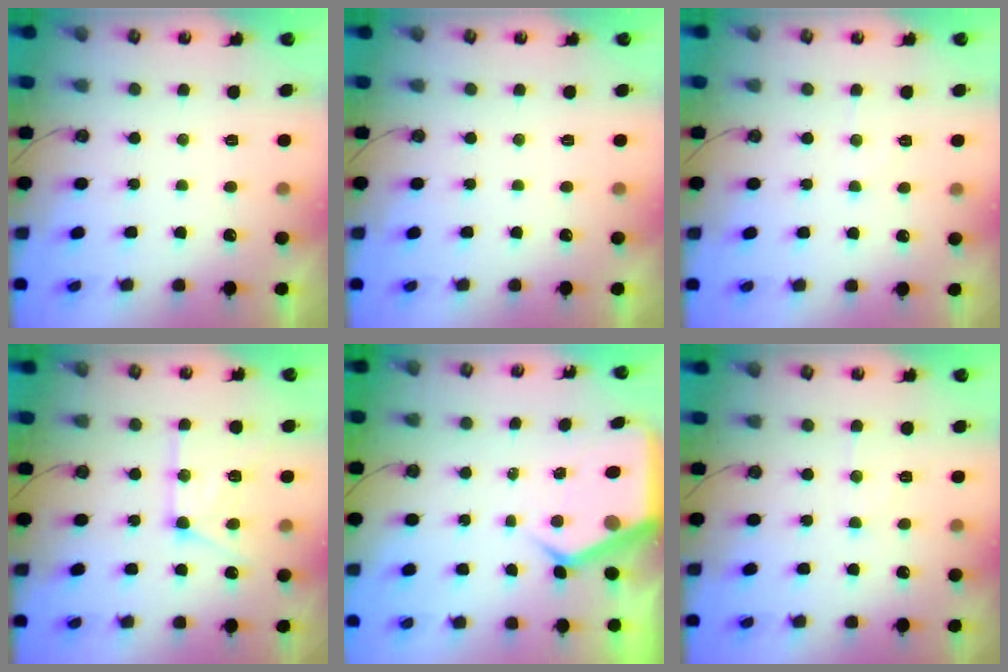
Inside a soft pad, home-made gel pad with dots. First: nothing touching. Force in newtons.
{"total": 0.0}
{"total": 5.1, "press": 5.0, "slide": 0.8}
{"total": 14.7, "press": 14.6, "slide": 1.6}
{"total": 6.2, "press": 6.2, "slide": 0.7}
{"total": 6.0, "press": 6.0, "slide": 0.4}